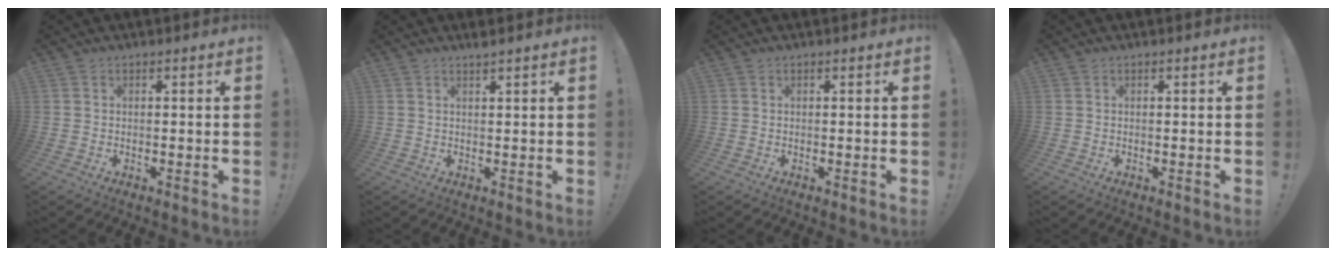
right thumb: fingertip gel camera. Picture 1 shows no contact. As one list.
[{"total": 1.5, "force": [1.3, -0.2, 0.8], "torque": [-0.016, -0.004, 0.022]}, {"total": 0.0}, {"total": 0.0}]